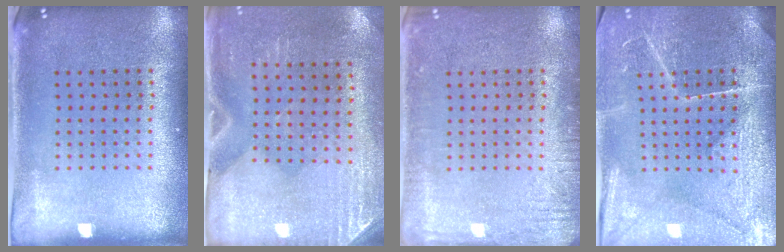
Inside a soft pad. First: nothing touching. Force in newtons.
{"total": 2.9, "press": 2.5, "slide": 1.4}
{"total": 2.3, "press": 2.2, "slide": 0.3}
{"total": 3.9, "press": 3.7, "slide": 1.3}